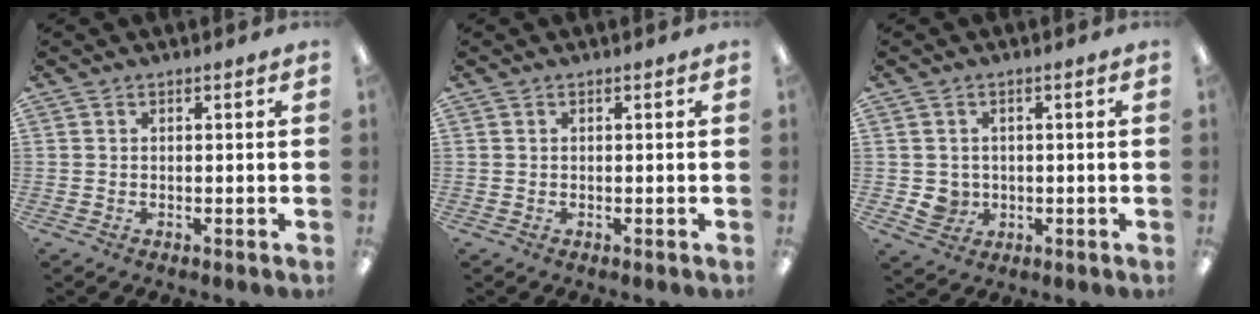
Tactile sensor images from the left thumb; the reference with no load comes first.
{"total": 0.0}
{"total": 3.9, "force": [-0.3, 3.7, 1.0], "torque": [-0.013, 0.004, -0.003]}